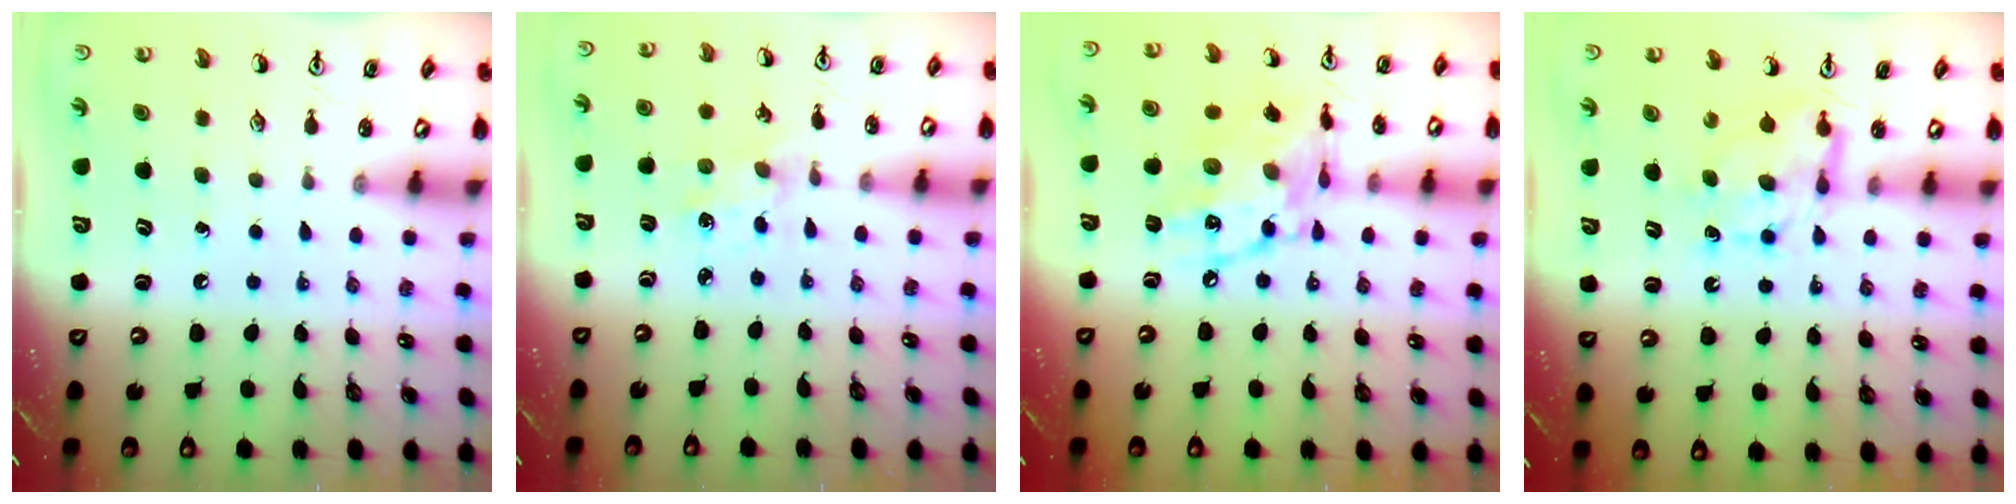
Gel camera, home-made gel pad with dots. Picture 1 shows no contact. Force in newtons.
{"total": 0.9, "press": 0.8, "slide": 0.2}
{"total": 15.7, "press": 15.7, "slide": 1.3}
{"total": 7.3, "press": 7.3, "slide": 0.2}